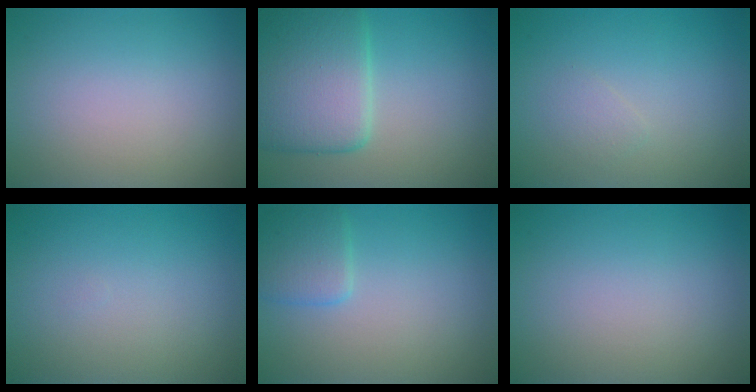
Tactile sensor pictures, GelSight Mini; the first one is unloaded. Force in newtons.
{"total": 6.9, "press": 6.9, "slide": 0.5}
{"total": 0.9, "press": 0.9, "slide": 0.1}
{"total": 0.0}
{"total": 2.3, "press": 2.3, "slide": 0.1}
{"total": 0.0}